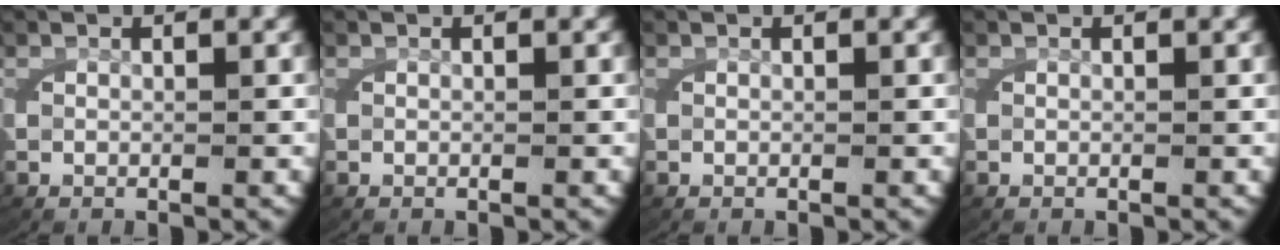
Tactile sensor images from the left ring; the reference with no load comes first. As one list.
[{"total": 0.0}, {"total": 0.0}, {"total": 0.0}]